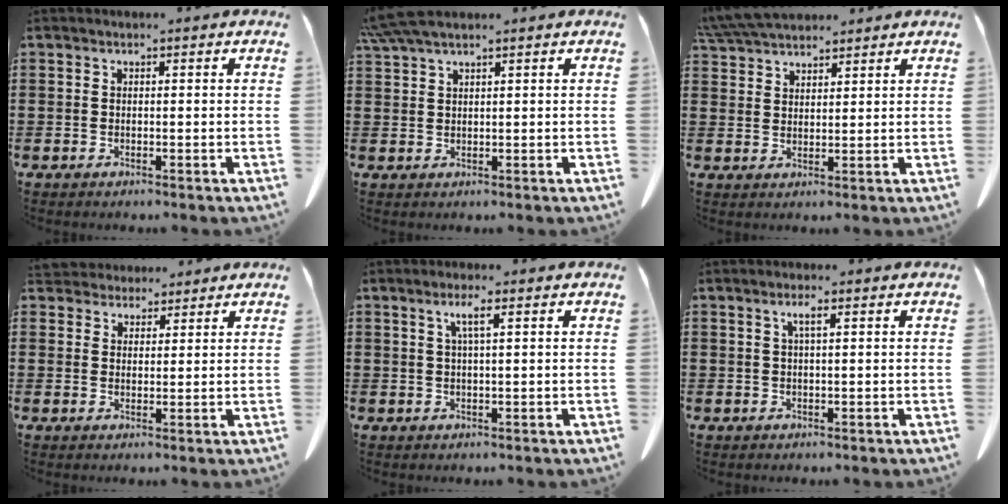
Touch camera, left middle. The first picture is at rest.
{"total": 3.9, "force": [3.2, 0.4, 2.3], "torque": [-0.054, -0.002, 0.061]}
{"total": 6.1, "force": [5.7, 1.3, 1.8], "torque": [-0.053, -0.011, 0.109]}
{"total": 3.4, "force": [3.1, 1.3, 0.0], "torque": [-0.012, -0.005, 0.061]}
{"total": 2.9, "force": [1.1, 0.2, 2.7], "torque": [-0.056, 0.003, 0.018]}
{"total": 1.9, "force": [0.7, 0.2, 1.8], "torque": [-0.036, 0.001, 0.011]}